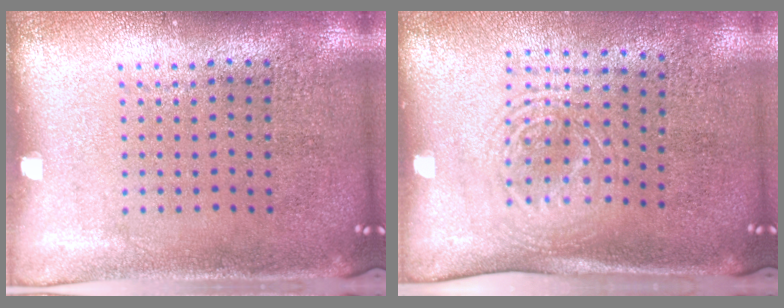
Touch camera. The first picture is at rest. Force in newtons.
{"total": 1.7, "press": 1.4, "slide": 1.0}